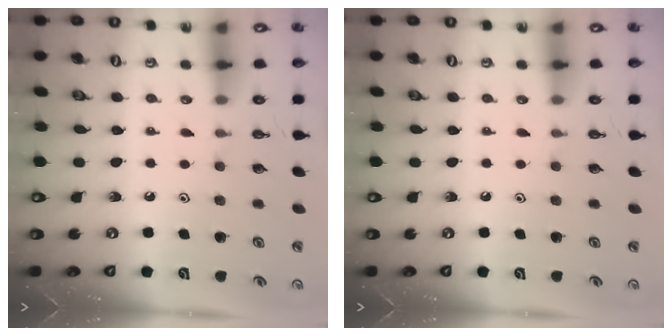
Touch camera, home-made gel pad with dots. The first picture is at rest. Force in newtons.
{"total": 0.0}